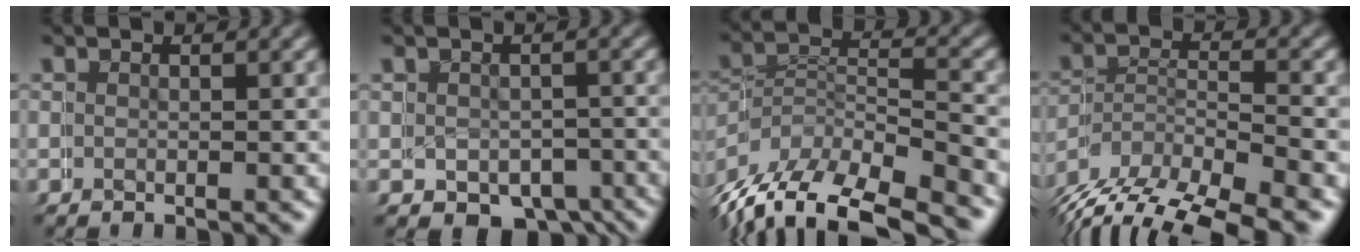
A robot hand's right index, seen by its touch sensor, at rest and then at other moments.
{"total": 5.2, "force": [-3.2, 4.0, 0.9], "torque": [-0.005, -0.020, -0.046]}
{"total": 7.4, "force": [-4.6, 5.0, 2.9], "torque": [-0.076, -0.024, -0.066]}
{"total": 6.4, "force": [-3.9, 4.1, 3.1], "torque": [-0.058, -0.017, -0.062]}